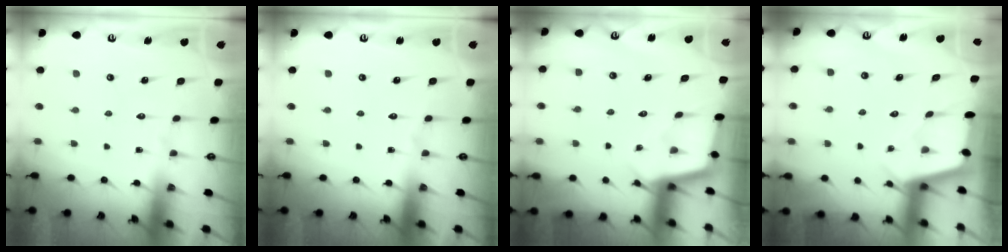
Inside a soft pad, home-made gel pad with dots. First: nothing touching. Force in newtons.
{"total": 0.0}
{"total": 2.5, "press": 2.5, "slide": 0.2}
{"total": 2.4, "press": 2.4, "slide": 0.3}